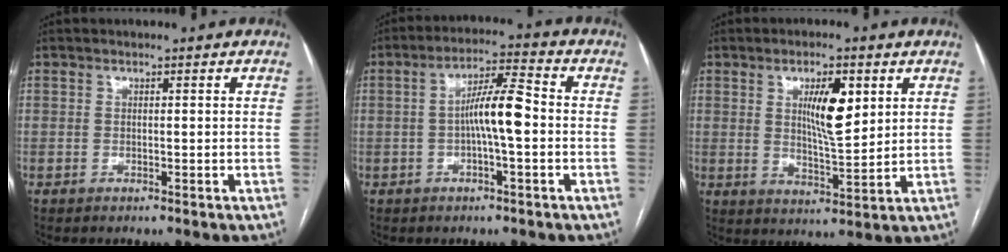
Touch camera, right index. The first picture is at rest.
{"total": 7.5, "force": [-0.7, 0.8, 7.5], "torque": [-0.136, 0.017, -0.017]}
{"total": 7.9, "force": [2.7, 1.9, 7.2], "torque": [-0.123, -0.003, 0.048]}